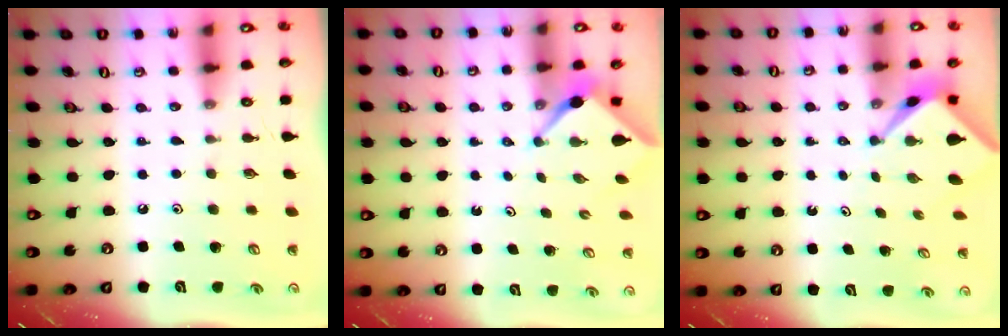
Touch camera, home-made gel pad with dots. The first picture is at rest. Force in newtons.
{"total": 2.4, "press": 2.4, "slide": 0.2}
{"total": 2.1, "press": 2.1, "slide": 0.3}